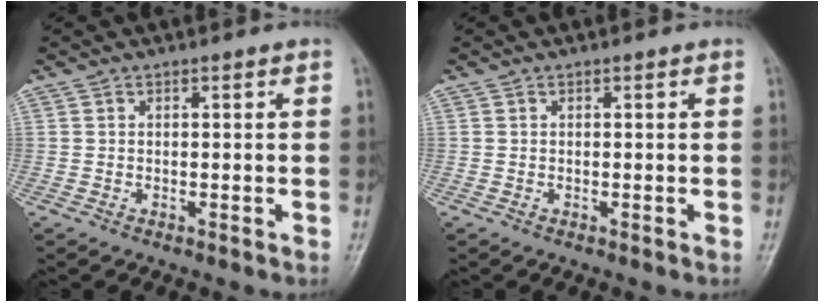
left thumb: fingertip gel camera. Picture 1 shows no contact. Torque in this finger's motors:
{"motor_torque": [0.00, 0.00, 0.00, -0.01, 0.00]}